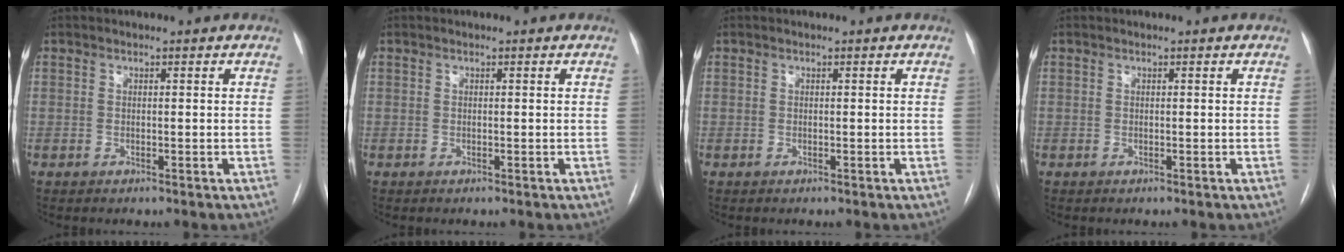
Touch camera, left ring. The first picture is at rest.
{"total": 0.0}
{"total": 0.0}
{"total": 0.0}